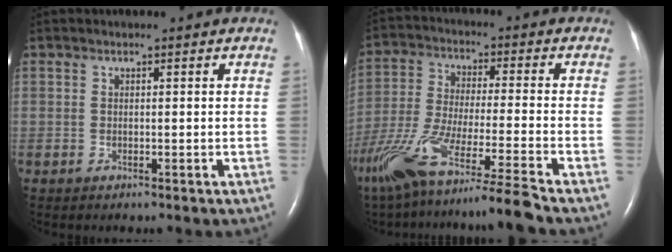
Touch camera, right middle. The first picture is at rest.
{"total": 17.3, "force": [-13.7, -1.8, 10.4], "torque": [-0.220, -0.053, -0.245]}